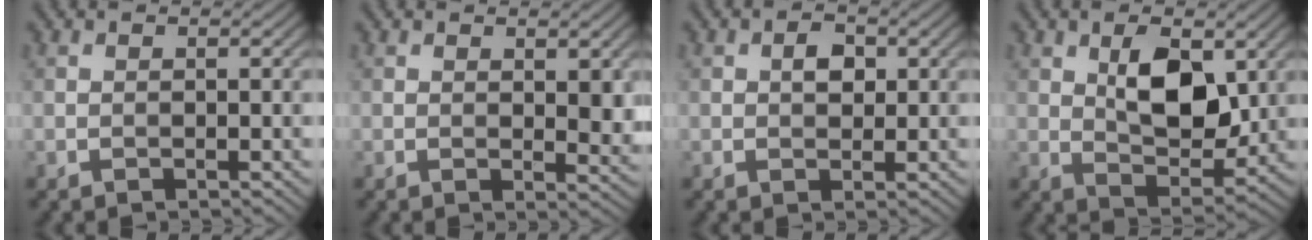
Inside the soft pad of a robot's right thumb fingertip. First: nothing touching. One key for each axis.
{"total": 3.3, "fx": 0.9, "fy": 1.5, "fz": 2.8, "tx": -0.041, "ty": -0.005, "tz": 0.018}
{"total": 2.4, "fx": 0.5, "fy": 1.6, "fz": 1.6, "tx": -0.029, "ty": 0.000, "tz": 0.004}
{"total": 7.9, "fx": 2.4, "fy": 4.2, "fz": 6.3, "tx": -0.109, "ty": -0.004, "tz": 0.046}